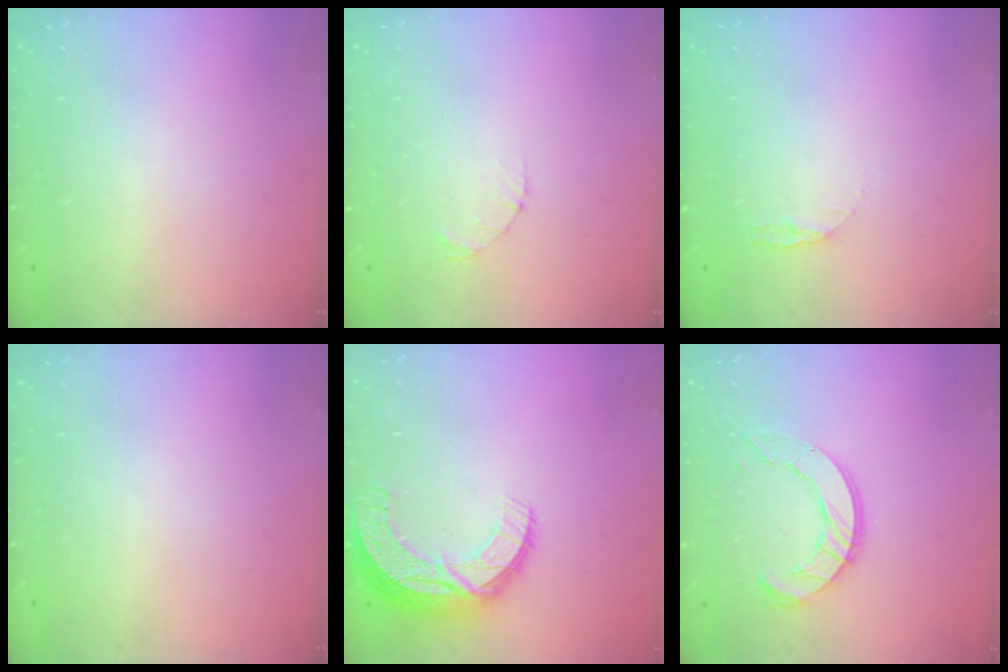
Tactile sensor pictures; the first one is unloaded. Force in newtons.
{"total": 1.4, "press": 1.4, "slide": 0.2}
{"total": 3.8, "press": 3.7, "slide": 0.4}
{"total": 0.0}
{"total": 12.5, "press": 12.5, "slide": 0.7}
{"total": 10.6, "press": 10.5, "slide": 0.9}